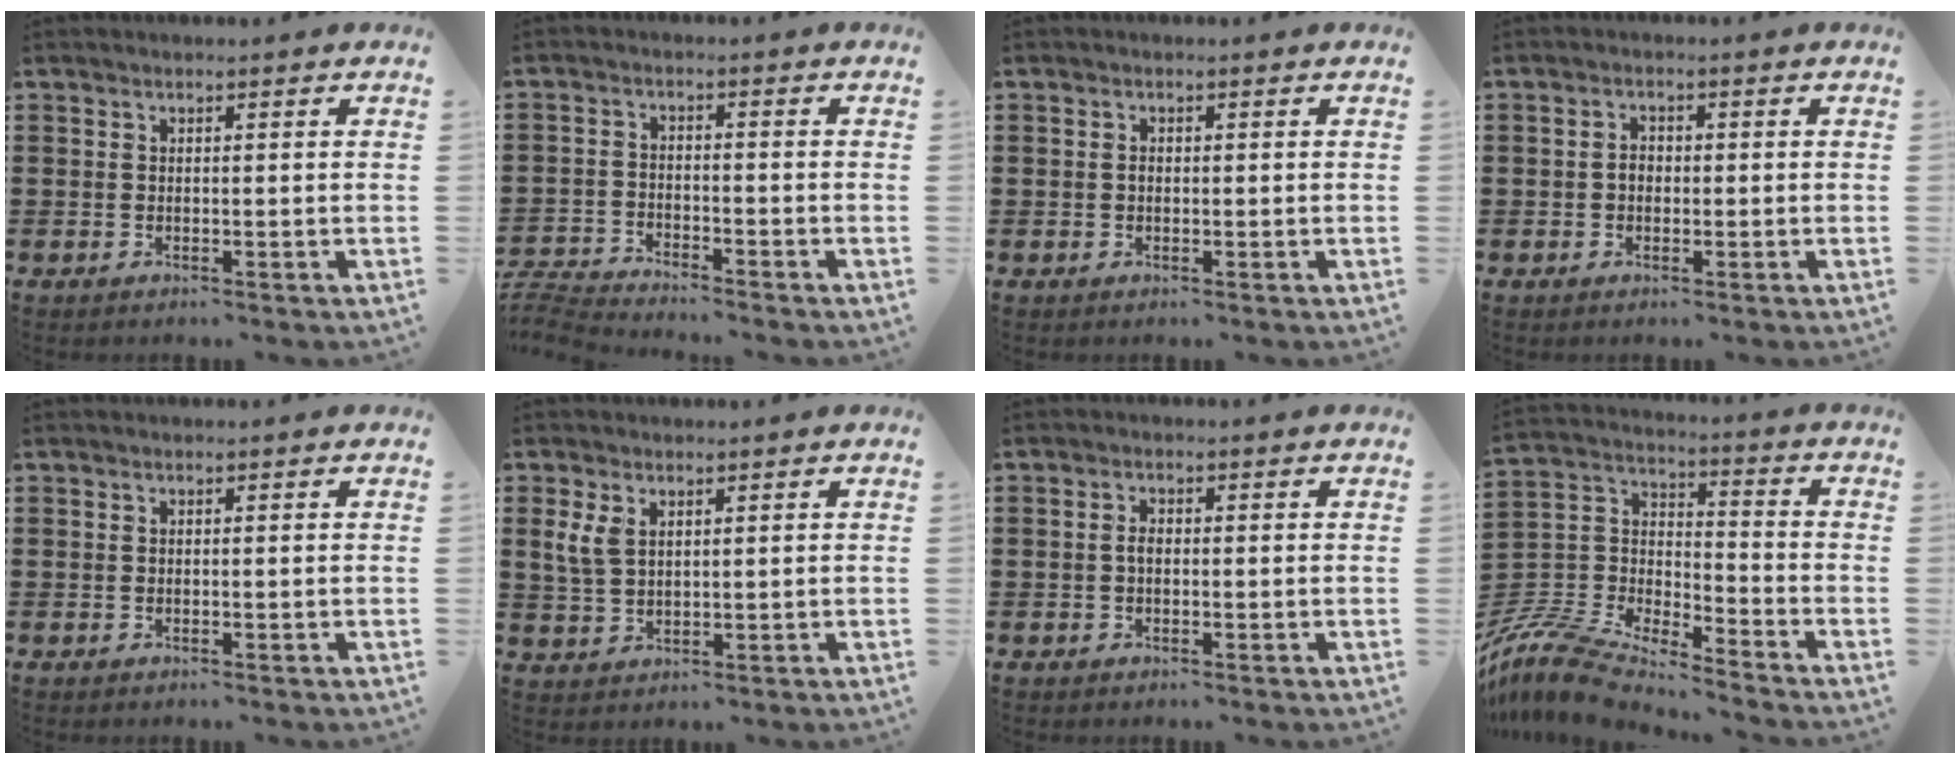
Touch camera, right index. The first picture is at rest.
{"total": 4.3, "force": [-4.3, 0.0, 0.3], "torque": [-0.029, -0.008, -0.095]}
{"total": 0.8, "force": [-0.1, 0.5, 0.5], "torque": [-0.013, 0.001, -0.002]}
{"total": 1.8, "force": [-0.3, 1.3, 1.2], "torque": [-0.024, 0.005, -0.007]}
{"total": 0.0}
{"total": 3.8, "force": [1.7, 2.3, 2.5], "torque": [-0.064, 0.005, 0.028]}
{"total": 1.6, "force": [-0.2, 0.8, 1.3], "torque": [-0.033, -0.001, -0.007]}
{"total": 8.7, "force": [-8.3, 1.2, 2.4], "torque": [-0.080, -0.007, -0.175]}